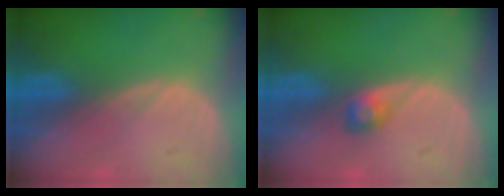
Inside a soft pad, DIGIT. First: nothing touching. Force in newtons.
{"total": 1.9, "press": 1.8, "slide": 0.2}